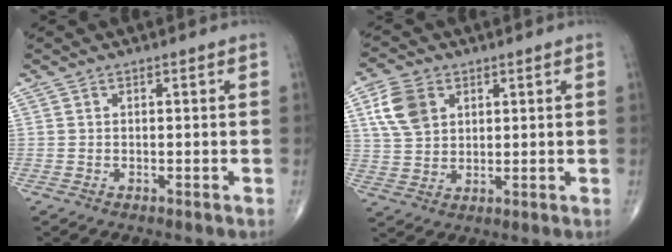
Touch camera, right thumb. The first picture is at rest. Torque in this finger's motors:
{"motor_torque": [0.21, 0.57, 0.31, -0.09, 0.04]}